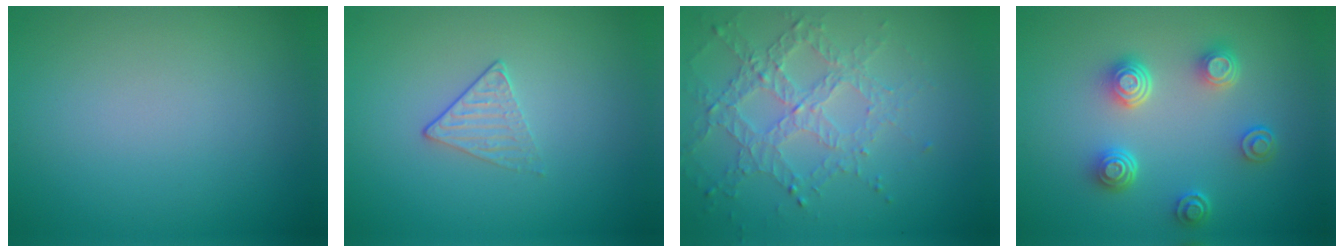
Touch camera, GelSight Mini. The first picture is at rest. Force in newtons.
{"total": 1.3, "press": 0.9, "slide": 0.9}
{"total": 4.5, "press": 3.3, "slide": 3.1}
{"total": 4.3, "press": 3.2, "slide": 2.8}